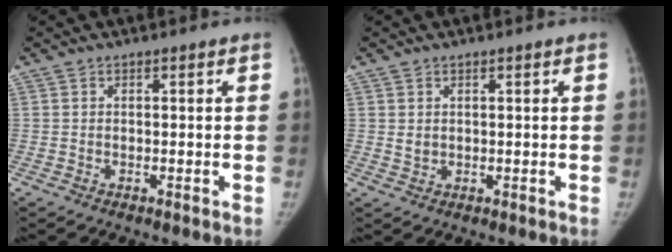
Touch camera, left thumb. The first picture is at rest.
{"total": 1.3, "force": [0.5, 1.0, 0.7], "torque": [-0.004, -0.005, 0.013]}